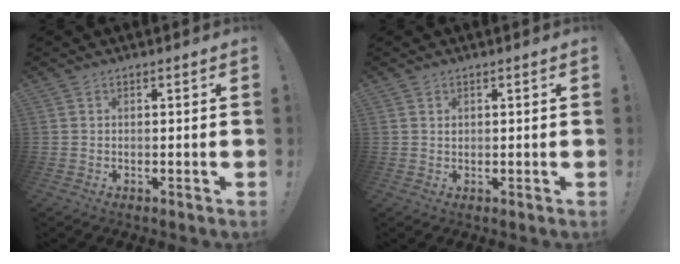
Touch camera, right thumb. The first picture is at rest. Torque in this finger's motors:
{"motor_torque": [0.02, 0.15, 0.01, -0.23, 0.00]}